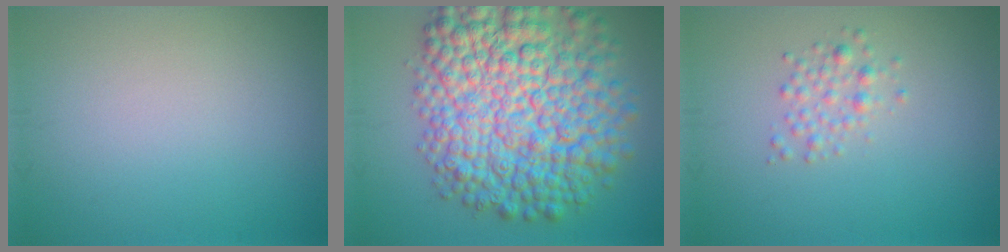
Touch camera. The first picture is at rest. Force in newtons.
{"total": 13.7, "press": 13.7, "slide": 0.3}
{"total": 1.7, "press": 1.7, "slide": 0.0}